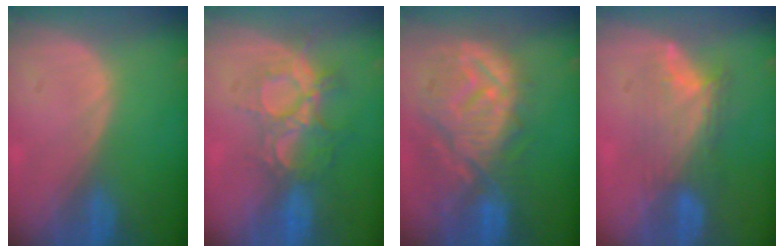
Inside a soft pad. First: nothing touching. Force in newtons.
{"total": 9.3, "press": 7.9, "slide": 4.9}
{"total": 12.2, "press": 11.0, "slide": 5.4}
{"total": 6.9, "press": 6.6, "slide": 2.2}